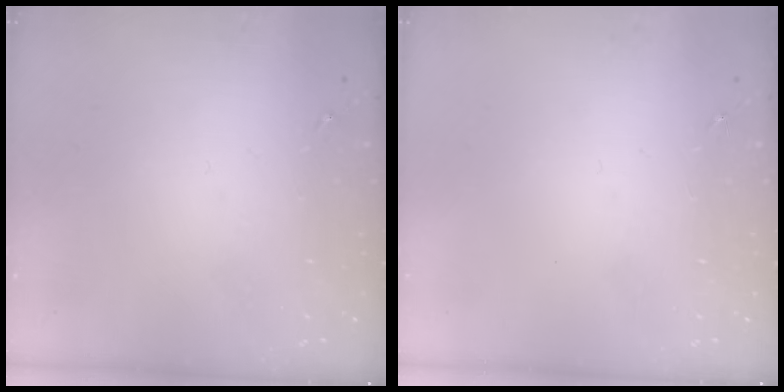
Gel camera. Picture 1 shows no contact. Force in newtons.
{"total": 0.0}